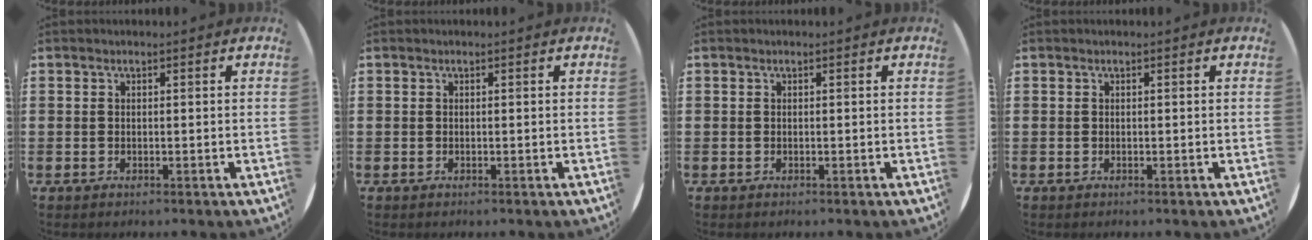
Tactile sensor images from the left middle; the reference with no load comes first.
{"total": 0.0}
{"total": 0.0}
{"total": 0.0}